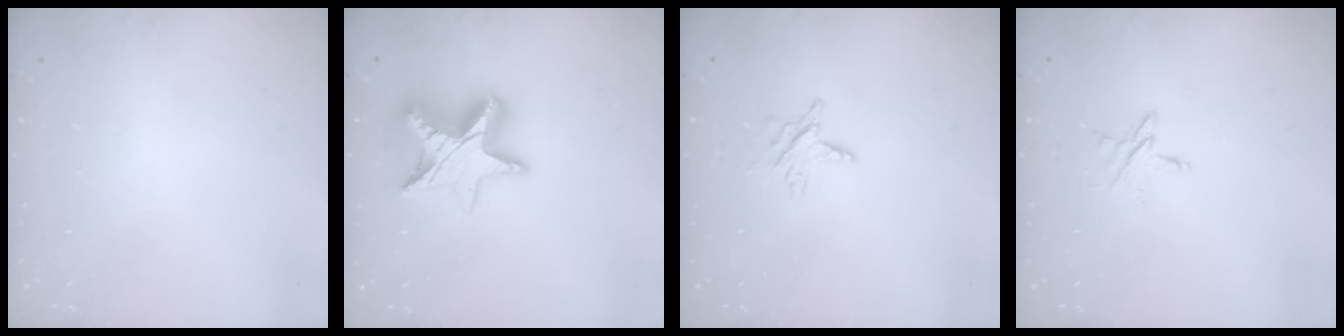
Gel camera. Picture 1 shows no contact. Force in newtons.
{"total": 12.9, "press": 12.9, "slide": 0.9}
{"total": 4.7, "press": 4.6, "slide": 0.6}
{"total": 3.5, "press": 3.4, "slide": 0.3}